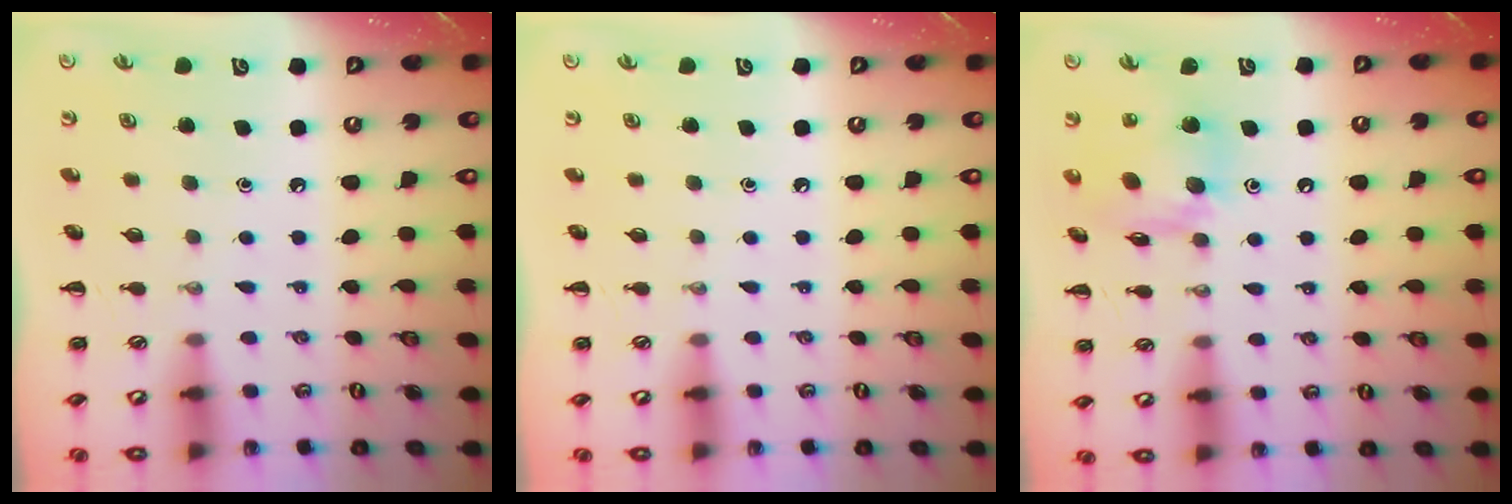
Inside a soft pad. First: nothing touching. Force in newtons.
{"total": 0.0}
{"total": 11.7, "press": 11.2, "slide": 3.3}